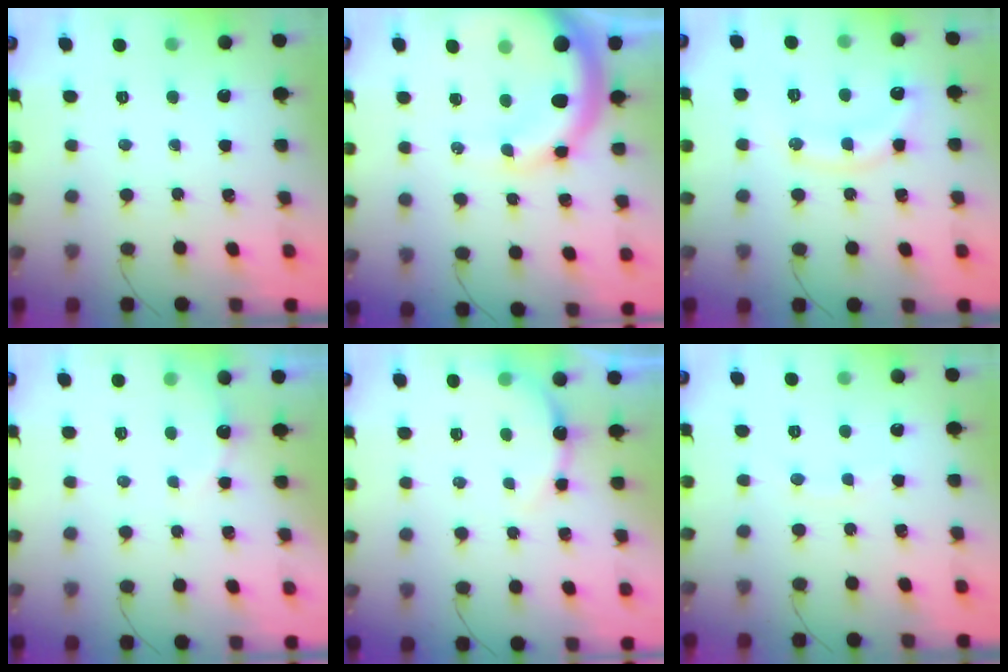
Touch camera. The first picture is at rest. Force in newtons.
{"total": 13.5, "press": 13.2, "slide": 2.6}
{"total": 11.3, "press": 11.3, "slide": 0.6}
{"total": 5.7, "press": 5.6, "slide": 1.3}
{"total": 5.6, "press": 5.6, "slide": 0.6}
{"total": 4.2, "press": 4.0, "slide": 1.2}